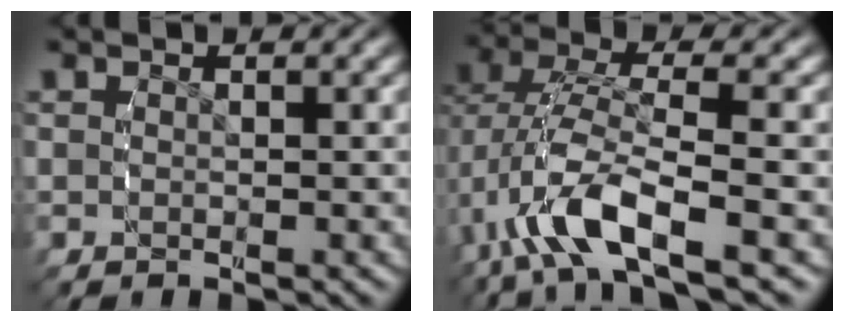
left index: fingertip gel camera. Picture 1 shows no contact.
{"total": 5.8, "force": [-1.5, 2.4, 5.1], "torque": [-0.123, -0.016, -0.018]}